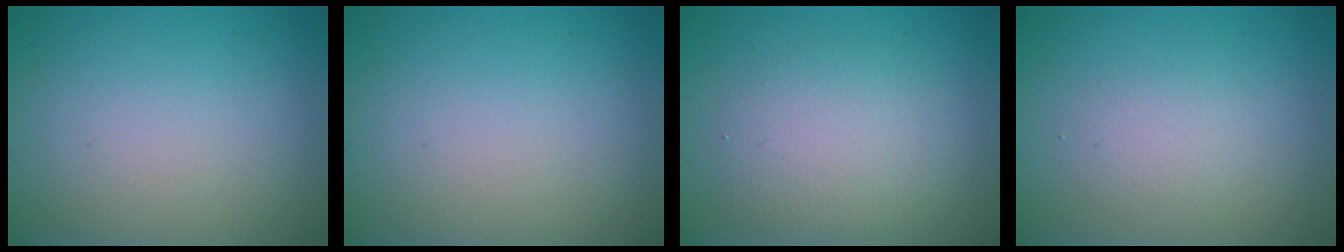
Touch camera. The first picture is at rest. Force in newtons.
{"total": 0.0}
{"total": 4.2, "press": 4.2, "slide": 0.1}
{"total": 1.6, "press": 1.6, "slide": 0.1}